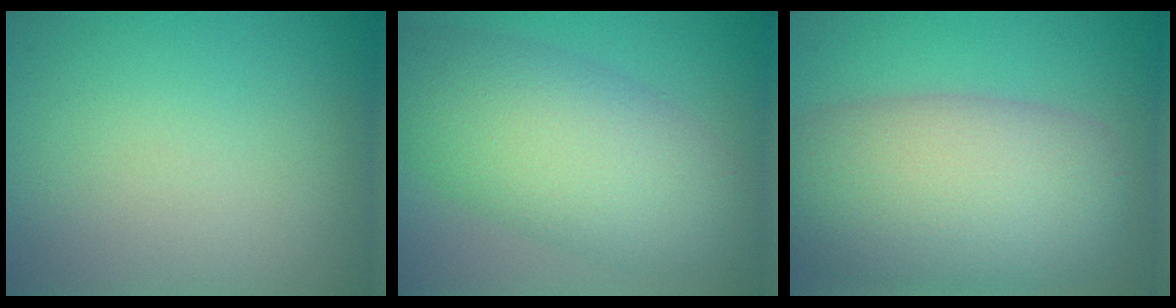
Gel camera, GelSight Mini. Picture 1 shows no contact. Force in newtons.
{"total": 8.6, "press": 8.6, "slide": 0.4}
{"total": 10.6, "press": 10.6, "slide": 0.6}